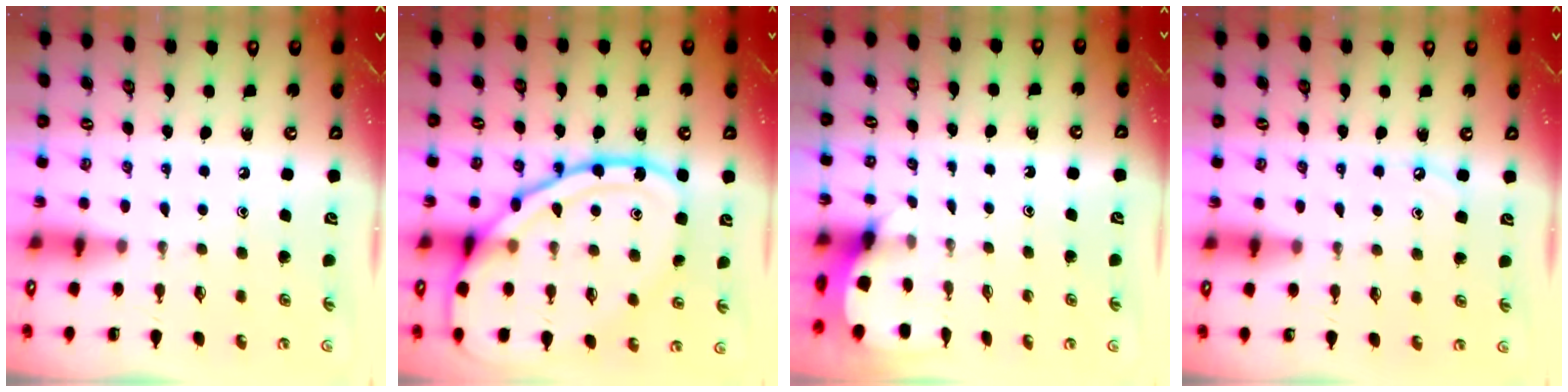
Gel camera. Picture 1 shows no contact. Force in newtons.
{"total": 20.8, "press": 20.7, "slide": 1.8}
{"total": 2.5, "press": 2.5, "slide": 0.1}
{"total": 3.6, "press": 3.5, "slide": 0.5}